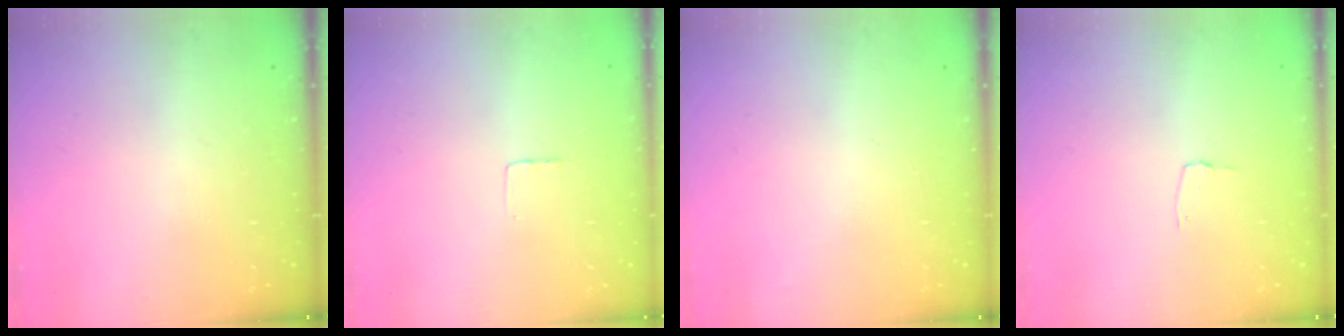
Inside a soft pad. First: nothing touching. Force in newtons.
{"total": 2.3, "press": 2.3, "slide": 0.1}
{"total": 0.0}
{"total": 2.7, "press": 2.7, "slide": 0.3}